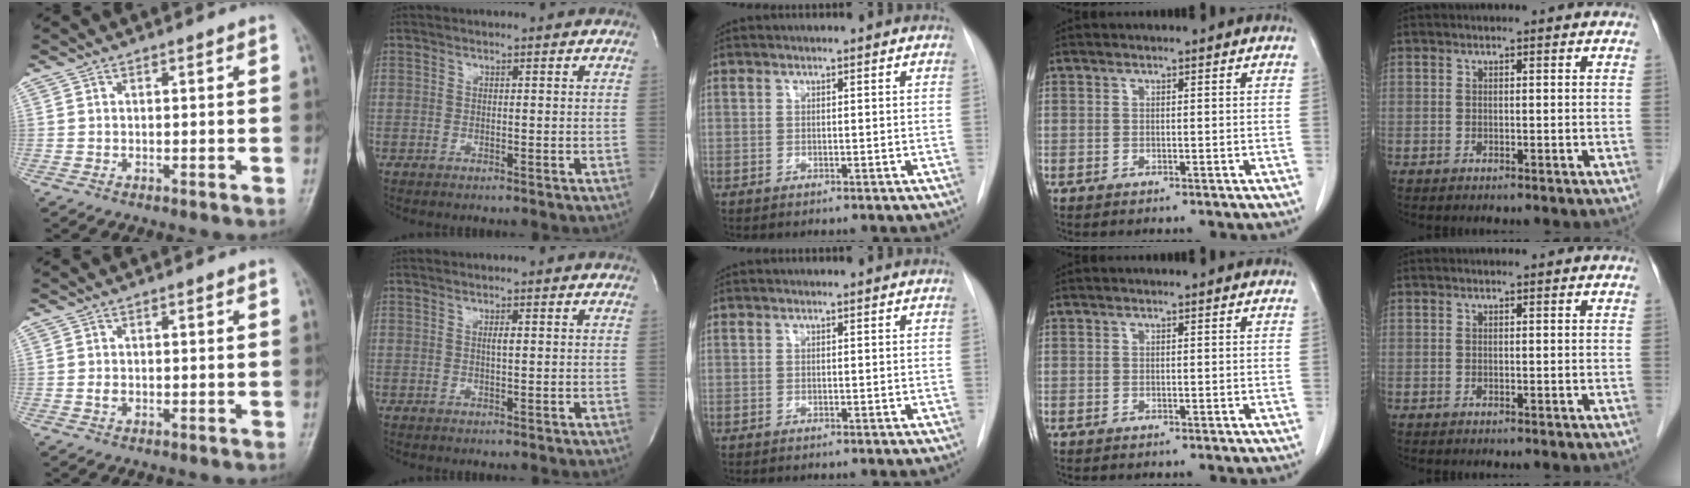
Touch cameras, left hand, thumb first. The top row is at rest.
{"thumb": {"total": 1.1, "force": [-0.1, 0.8, 0.8], "torque": [-0.013, 0.000, -0.003]}, "index": {"total": 1.0, "force": [0.1, 0.1, 1.0], "torque": [-0.022, 0.001, 0.002]}}